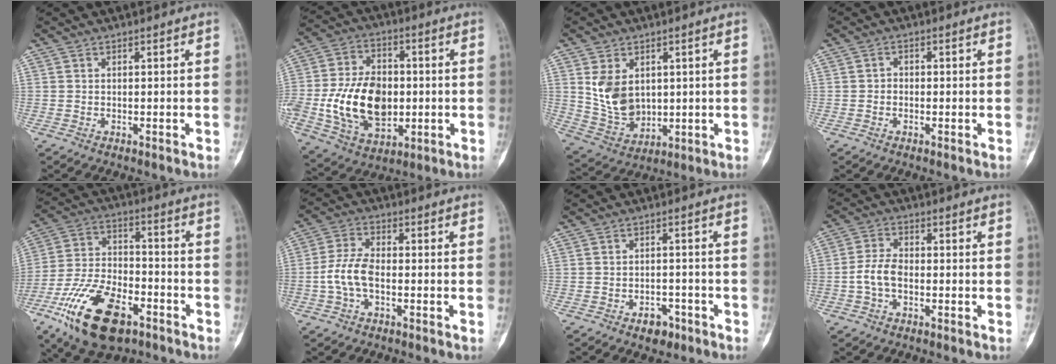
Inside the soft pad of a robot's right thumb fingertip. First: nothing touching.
{"total": 18.6, "force": [-2.0, 12.7, 13.4], "torque": [-0.218, 0.009, -0.020]}
{"total": 10.1, "force": [2.0, 7.4, 6.5], "torque": [-0.087, -0.014, 0.058]}
{"total": 1.5, "force": [-0.5, 1.3, 0.5], "torque": [0.006, 0.007, -0.016]}
{"total": 19.8, "force": [-10.7, 9.9, 13.4], "torque": [-0.240, 0.051, -0.188]}
{"total": 7.1, "force": [-1.8, 4.1, 5.6], "torque": [-0.119, 0.022, -0.043]}
{"total": 4.4, "force": [-2.8, 2.8, 2.0], "torque": [-0.009, 0.025, -0.036]}
{"total": 5.5, "force": [-1.6, 3.6, 3.9], "torque": [-0.075, 0.019, -0.038]}